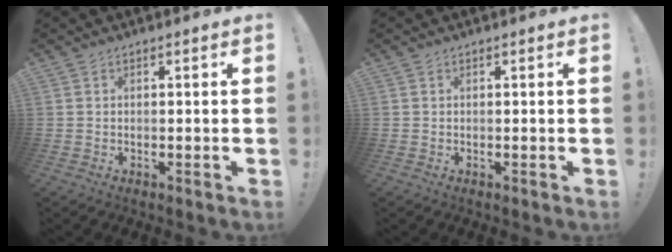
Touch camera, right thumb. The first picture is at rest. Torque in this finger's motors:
{"motor_torque": [-0.13, 0.13, -0.02, 0.02, 0.06]}